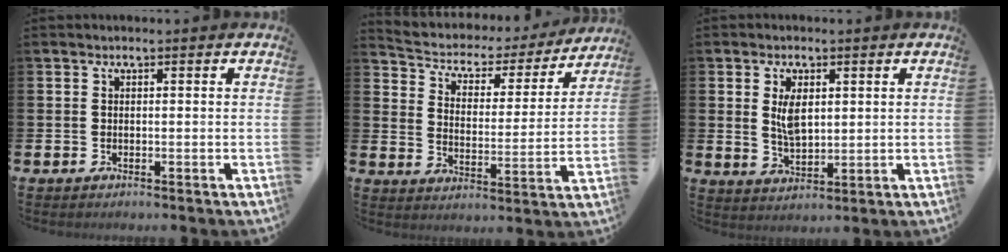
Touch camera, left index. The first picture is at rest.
{"total": 4.1, "force": [3.5, 2.0, 0.8], "torque": [-0.041, -0.032, 0.049]}
{"total": 4.1, "force": [1.4, 2.1, 3.2], "torque": [-0.051, -0.001, 0.020]}